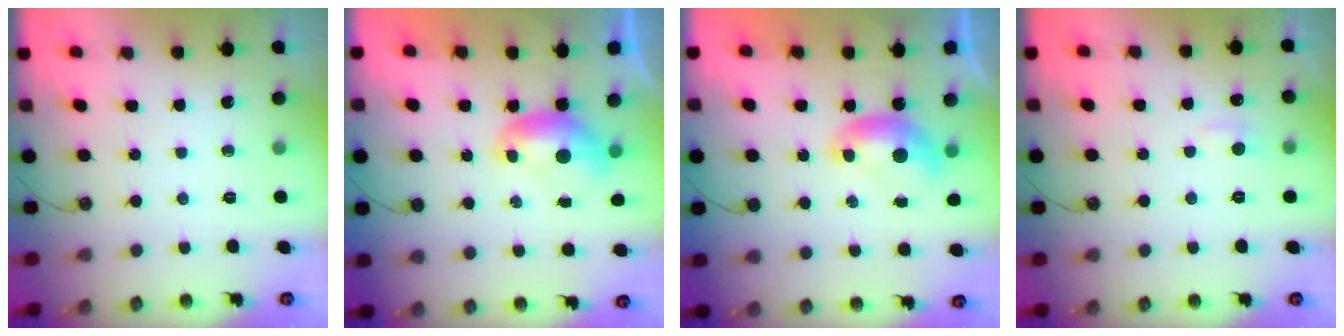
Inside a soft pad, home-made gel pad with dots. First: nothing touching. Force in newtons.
{"total": 0.0}
{"total": 0.0}
{"total": 1.8, "press": 1.7, "slide": 0.6}